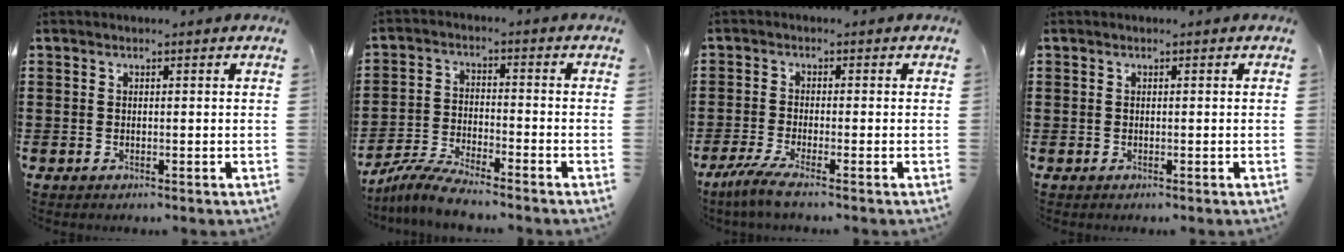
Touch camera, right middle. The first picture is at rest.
{"total": 5.6, "force": [-5.2, 0.4, 2.1], "torque": [-0.055, -0.010, -0.104]}
{"total": 3.4, "force": [-2.3, -0.2, 2.4], "torque": [-0.064, -0.016, -0.049]}
{"total": 0.0}